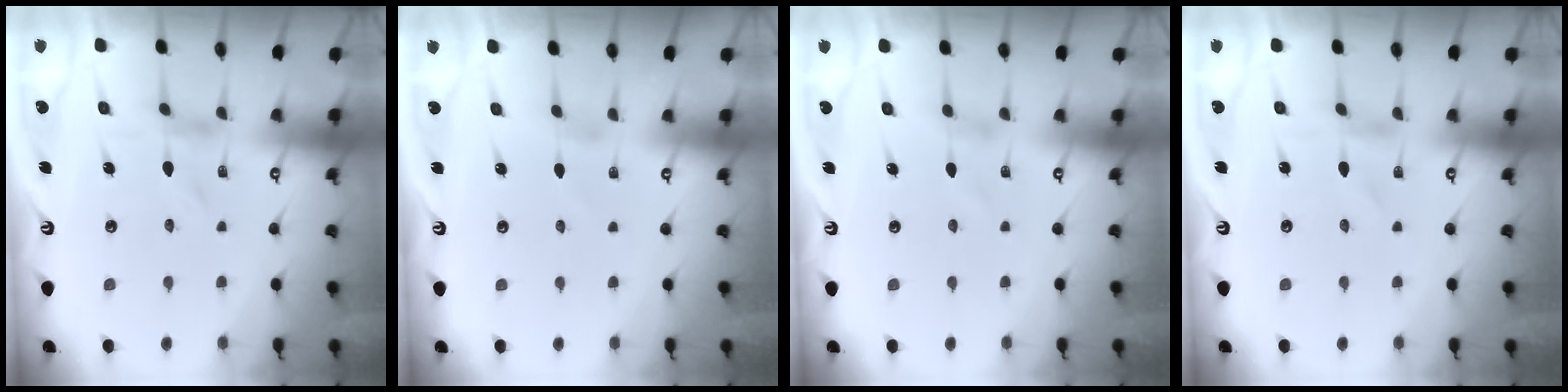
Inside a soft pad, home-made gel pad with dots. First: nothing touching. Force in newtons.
{"total": 1.3, "press": 1.3, "slide": 0.1}
{"total": 0.0}
{"total": 0.8, "press": 0.8, "slide": 0.1}